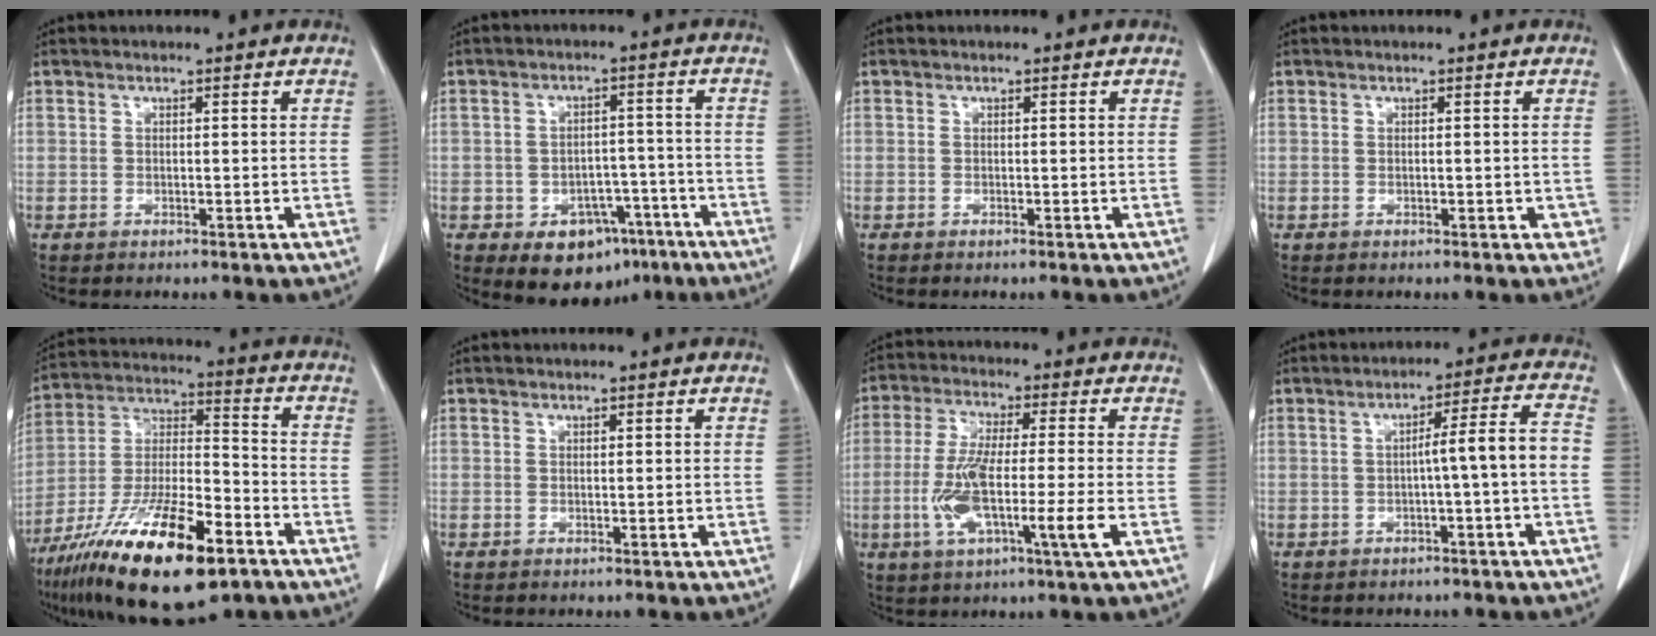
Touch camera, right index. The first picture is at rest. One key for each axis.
{"total": 9.2, "fx": -5.2, "fy": 6.1, "fz": 4.5, "tx": -0.052, "ty": 0.021, "tz": -0.064}
{"total": 0.0}
{"total": 1.6, "fx": -0.3, "fy": 1.0, "fz": 1.2, "tx": -0.002, "ty": 0.004, "tz": -0.001}
{"total": 22.0, "fx": -12.9, "fy": 5.5, "fz": 16.9, "tx": -0.313, "ty": -0.027, "tz": -0.224}
{"total": 0.0}
{"total": 11.5, "fx": -2.8, "fy": 0.5, "fz": 11.2, "tx": -0.215, "ty": -0.011, "tz": -0.053}
{"total": 6.1, "fx": -1.3, "fy": -0.7, "fz": 5.9, "tx": -0.084, "ty": 0.019, "tz": -0.017}